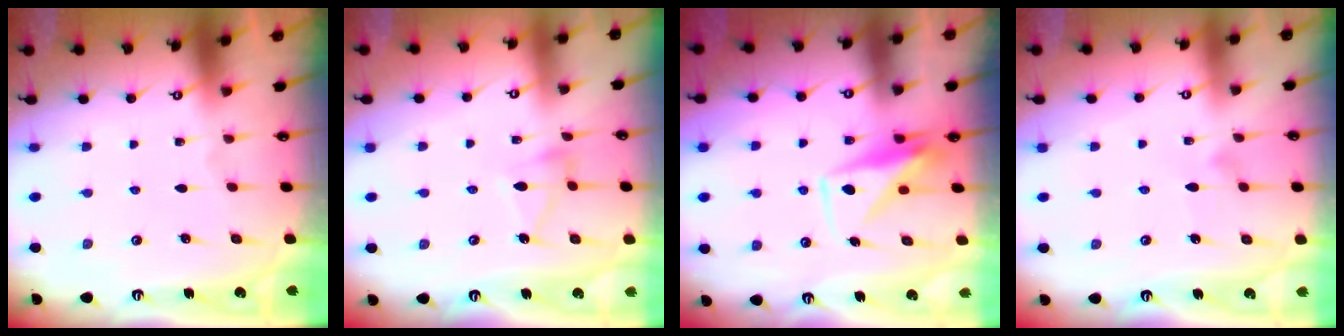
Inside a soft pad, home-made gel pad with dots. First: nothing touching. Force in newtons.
{"total": 5.9, "press": 5.9, "slide": 0.5}
{"total": 9.6, "press": 9.6, "slide": 0.3}
{"total": 7.2, "press": 7.2, "slide": 0.3}